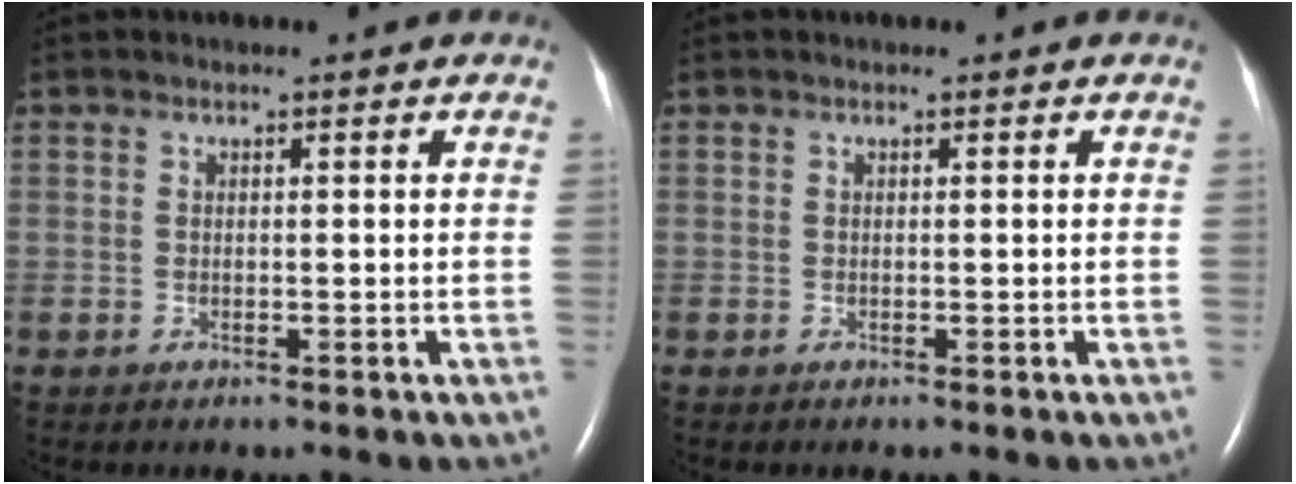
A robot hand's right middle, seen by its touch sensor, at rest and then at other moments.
{"total": 0.0}